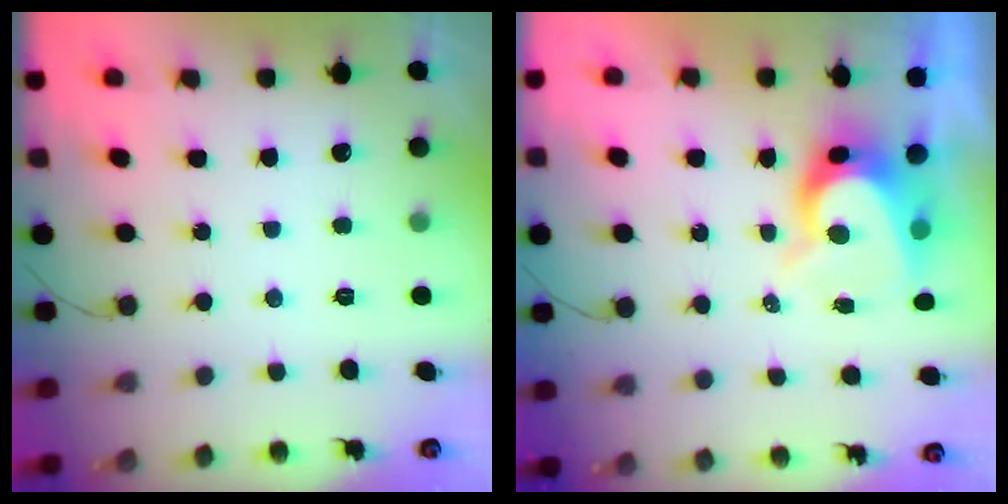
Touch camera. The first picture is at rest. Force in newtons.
{"total": 8.6, "press": 8.5, "slide": 1.0}